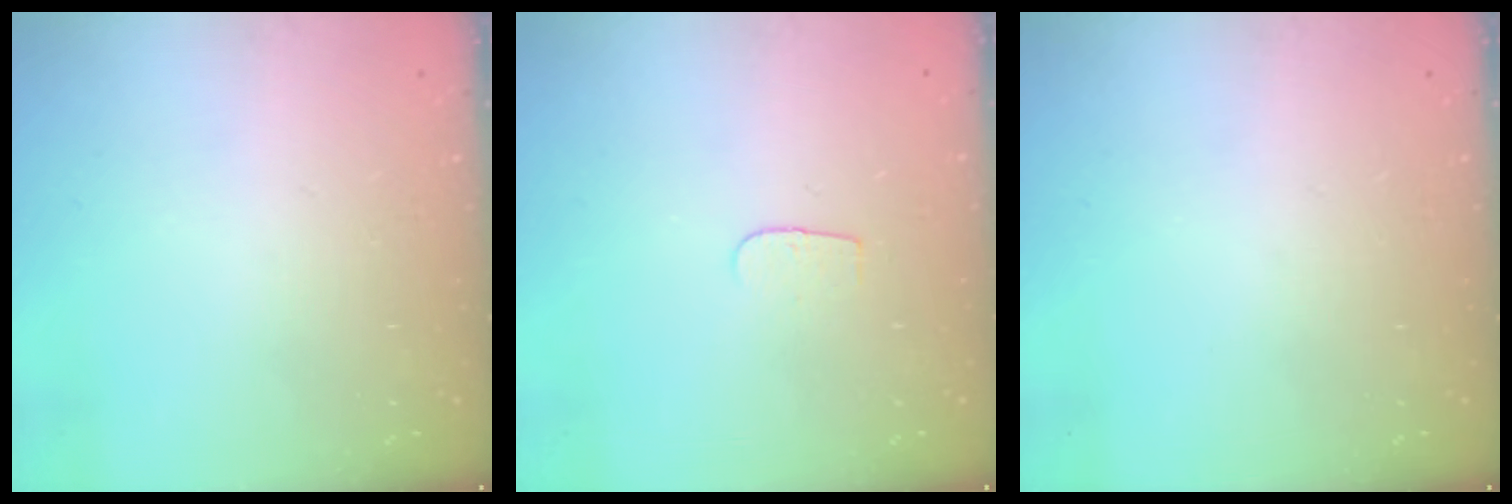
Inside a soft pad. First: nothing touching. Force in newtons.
{"total": 3.7, "press": 3.7, "slide": 0.4}
{"total": 0.0}